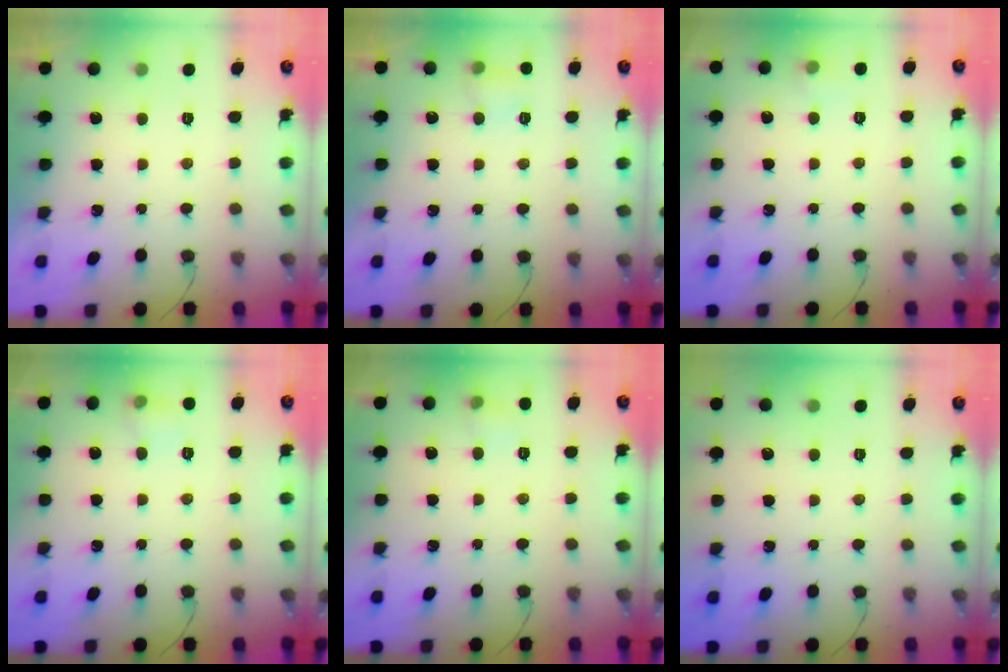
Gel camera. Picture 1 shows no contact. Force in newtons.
{"total": 4.1, "press": 3.9, "slide": 1.3}
{"total": 5.4, "press": 5.3, "slide": 1.2}
{"total": 6.3, "press": 6.0, "slide": 1.7}
{"total": 5.1, "press": 4.9, "slide": 1.5}
{"total": 0.0}